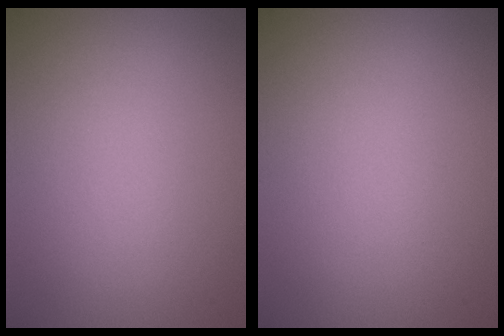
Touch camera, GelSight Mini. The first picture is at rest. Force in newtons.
{"total": 0.0}